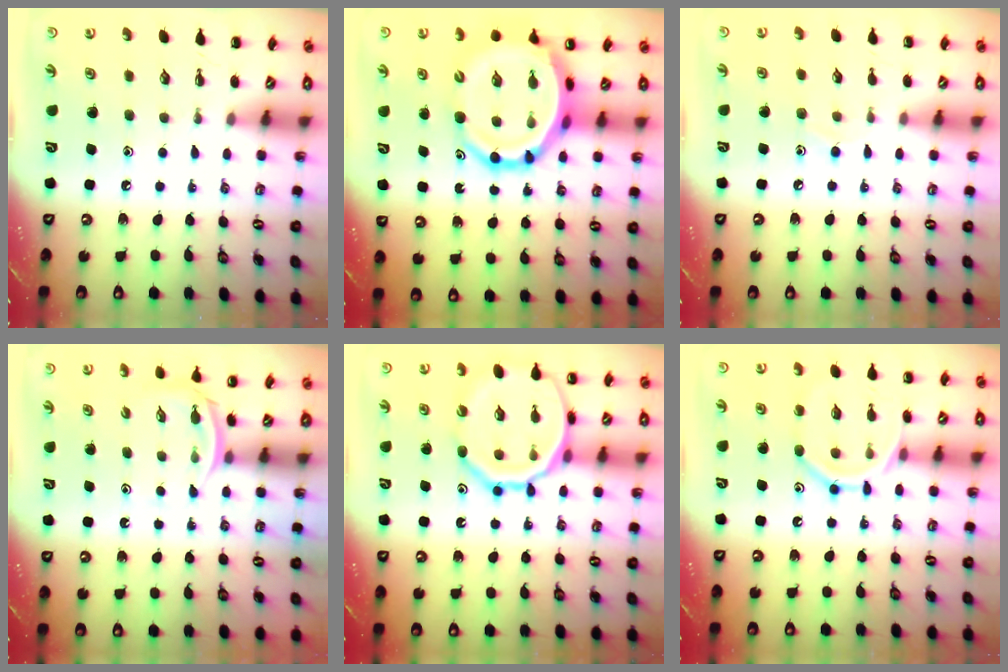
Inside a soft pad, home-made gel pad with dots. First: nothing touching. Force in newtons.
{"total": 15.6, "press": 15.0, "slide": 4.3}
{"total": 5.6, "press": 5.2, "slide": 2.0}
{"total": 2.6, "press": 2.5, "slide": 0.8}
{"total": 18.4, "press": 18.2, "slide": 2.2}
{"total": 12.8, "press": 12.7, "slide": 1.2}